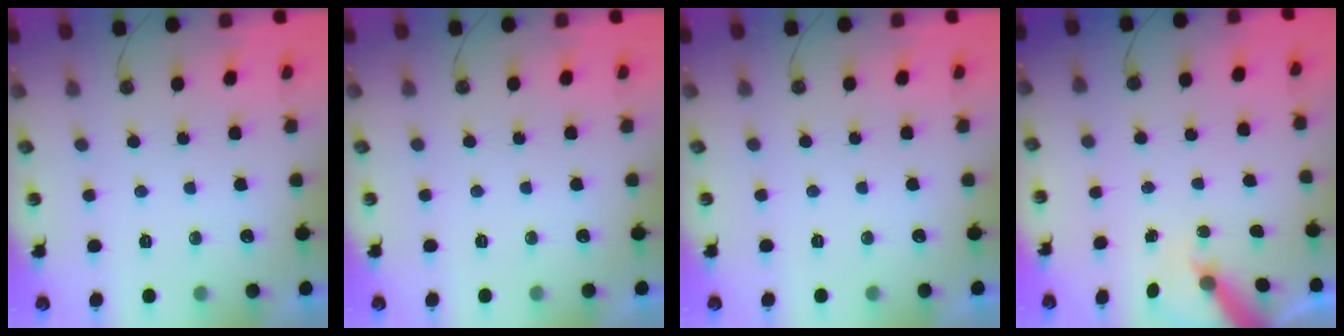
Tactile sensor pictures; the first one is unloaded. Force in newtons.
{"total": 0.0}
{"total": 0.0}
{"total": 5.1, "press": 5.0, "slide": 0.5}